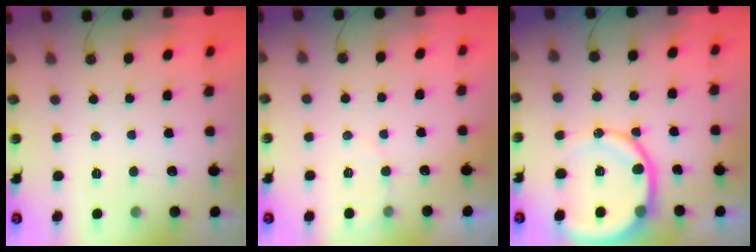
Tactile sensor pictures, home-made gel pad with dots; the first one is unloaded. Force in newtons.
{"total": 2.8, "press": 2.8, "slide": 0.3}
{"total": 13.6, "press": 13.5, "slide": 1.8}